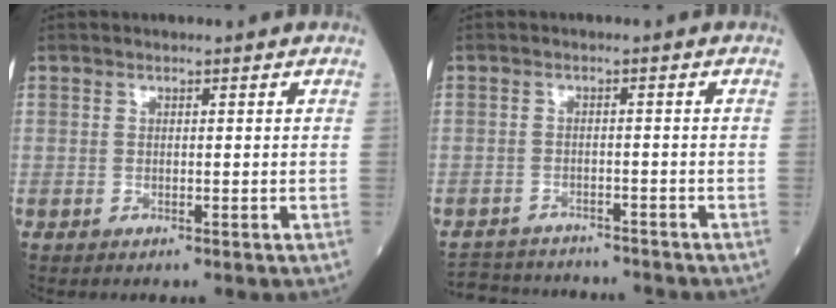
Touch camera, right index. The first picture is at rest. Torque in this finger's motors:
{"motor_torque": [-0.12, -0.04, -0.19, -0.04]}